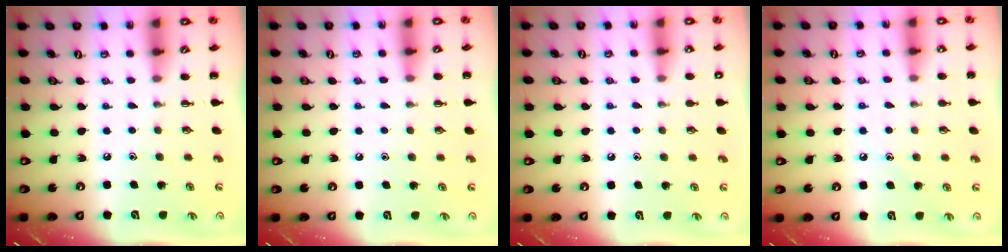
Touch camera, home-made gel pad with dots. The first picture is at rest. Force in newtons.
{"total": 5.4, "press": 5.0, "slide": 2.0}
{"total": 5.2, "press": 5.0, "slide": 1.5}
{"total": 7.9, "press": 7.6, "slide": 2.0}